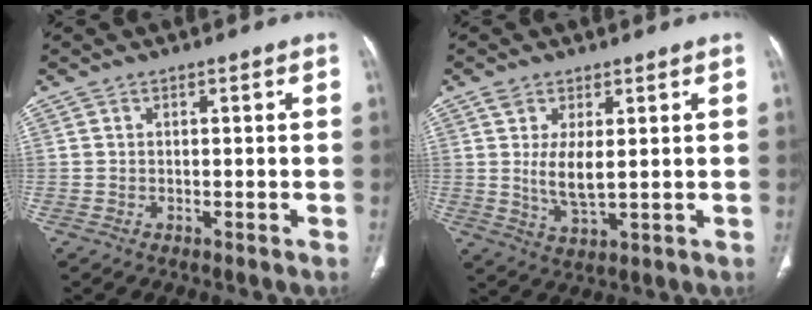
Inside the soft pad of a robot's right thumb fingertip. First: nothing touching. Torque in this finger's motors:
{"motor_torque": [1.05, 1.35, 0.07, 0.08, 0.05]}